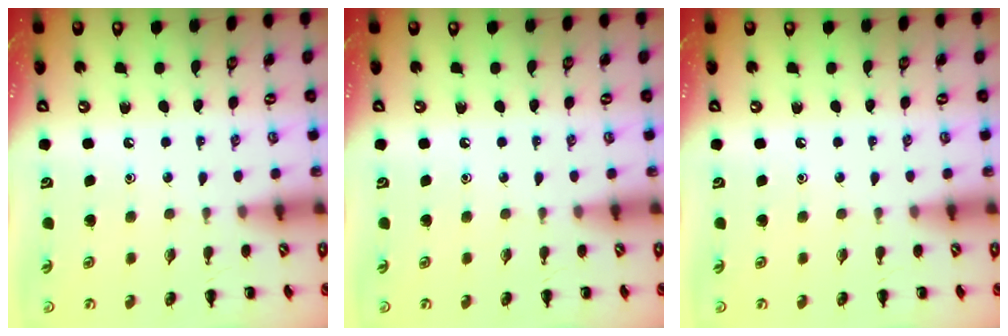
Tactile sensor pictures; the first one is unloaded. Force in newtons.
{"total": 0.0}
{"total": 0.0}